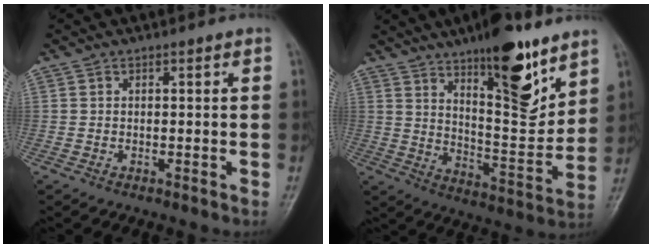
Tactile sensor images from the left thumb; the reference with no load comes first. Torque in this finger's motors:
{"motor_torque": [2.75, 1.15, 1.61, -1.16, 0.15]}